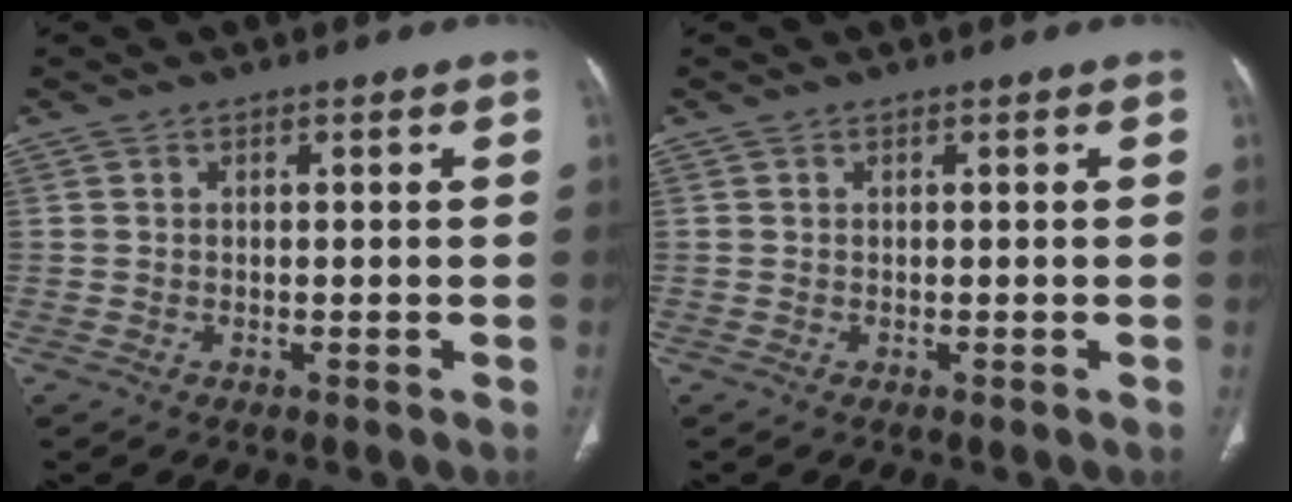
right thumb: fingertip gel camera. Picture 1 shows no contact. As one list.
[{"total": 0.0}]